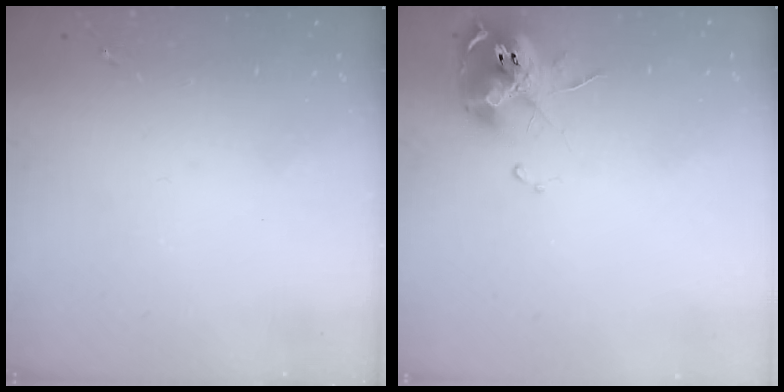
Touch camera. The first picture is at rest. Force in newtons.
{"total": 11.5, "press": 11.4, "slide": 1.8}